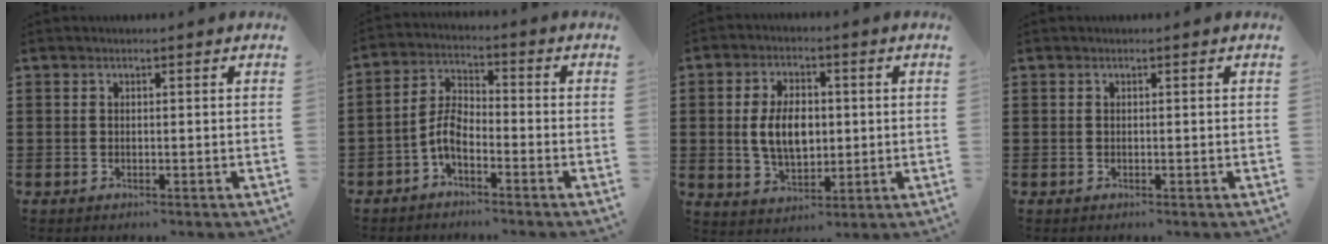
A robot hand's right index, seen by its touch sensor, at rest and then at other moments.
{"total": 5.3, "force": [-2.8, 2.4, 3.9], "torque": [-0.097, 0.004, -0.061]}
{"total": 7.3, "force": [0.4, 4.5, 5.8], "torque": [-0.114, 0.004, -0.001]}
{"total": 0.0}